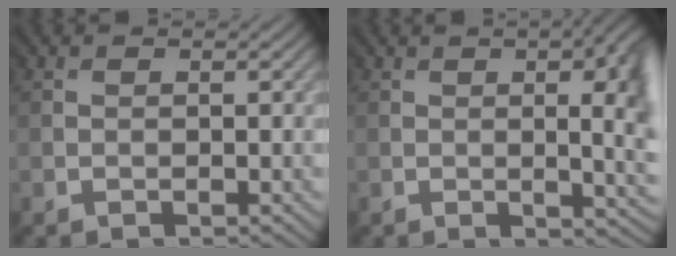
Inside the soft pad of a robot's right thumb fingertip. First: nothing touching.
{"total": 10.3, "force": [0.5, 3.9, 9.5], "torque": [-0.089, 0.017, -0.002]}